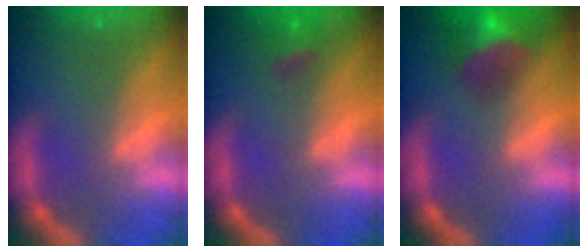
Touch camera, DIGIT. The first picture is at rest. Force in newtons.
{"total": 1.9}
{"total": 7.0}